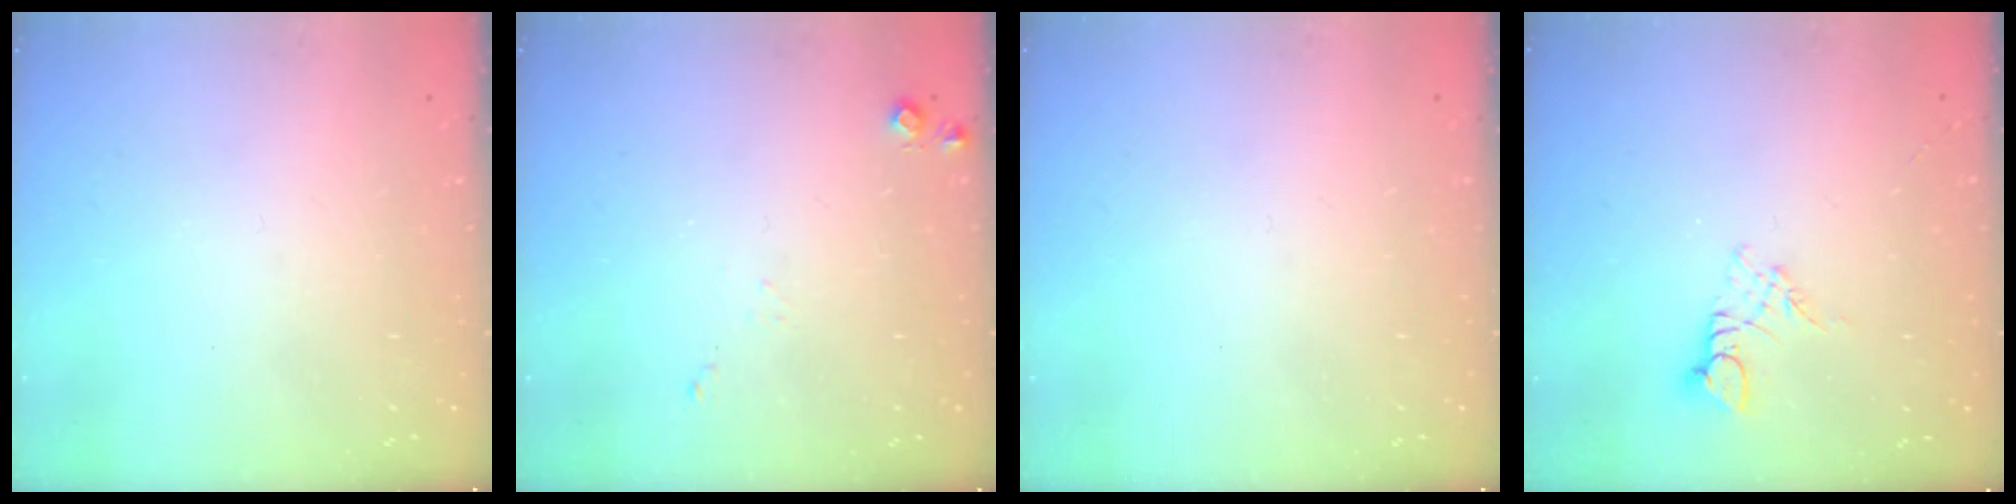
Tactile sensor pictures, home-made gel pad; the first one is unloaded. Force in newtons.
{"total": 5.7, "press": 5.6, "slide": 0.8}
{"total": 0.0}
{"total": 3.3, "press": 3.3, "slide": 0.4}